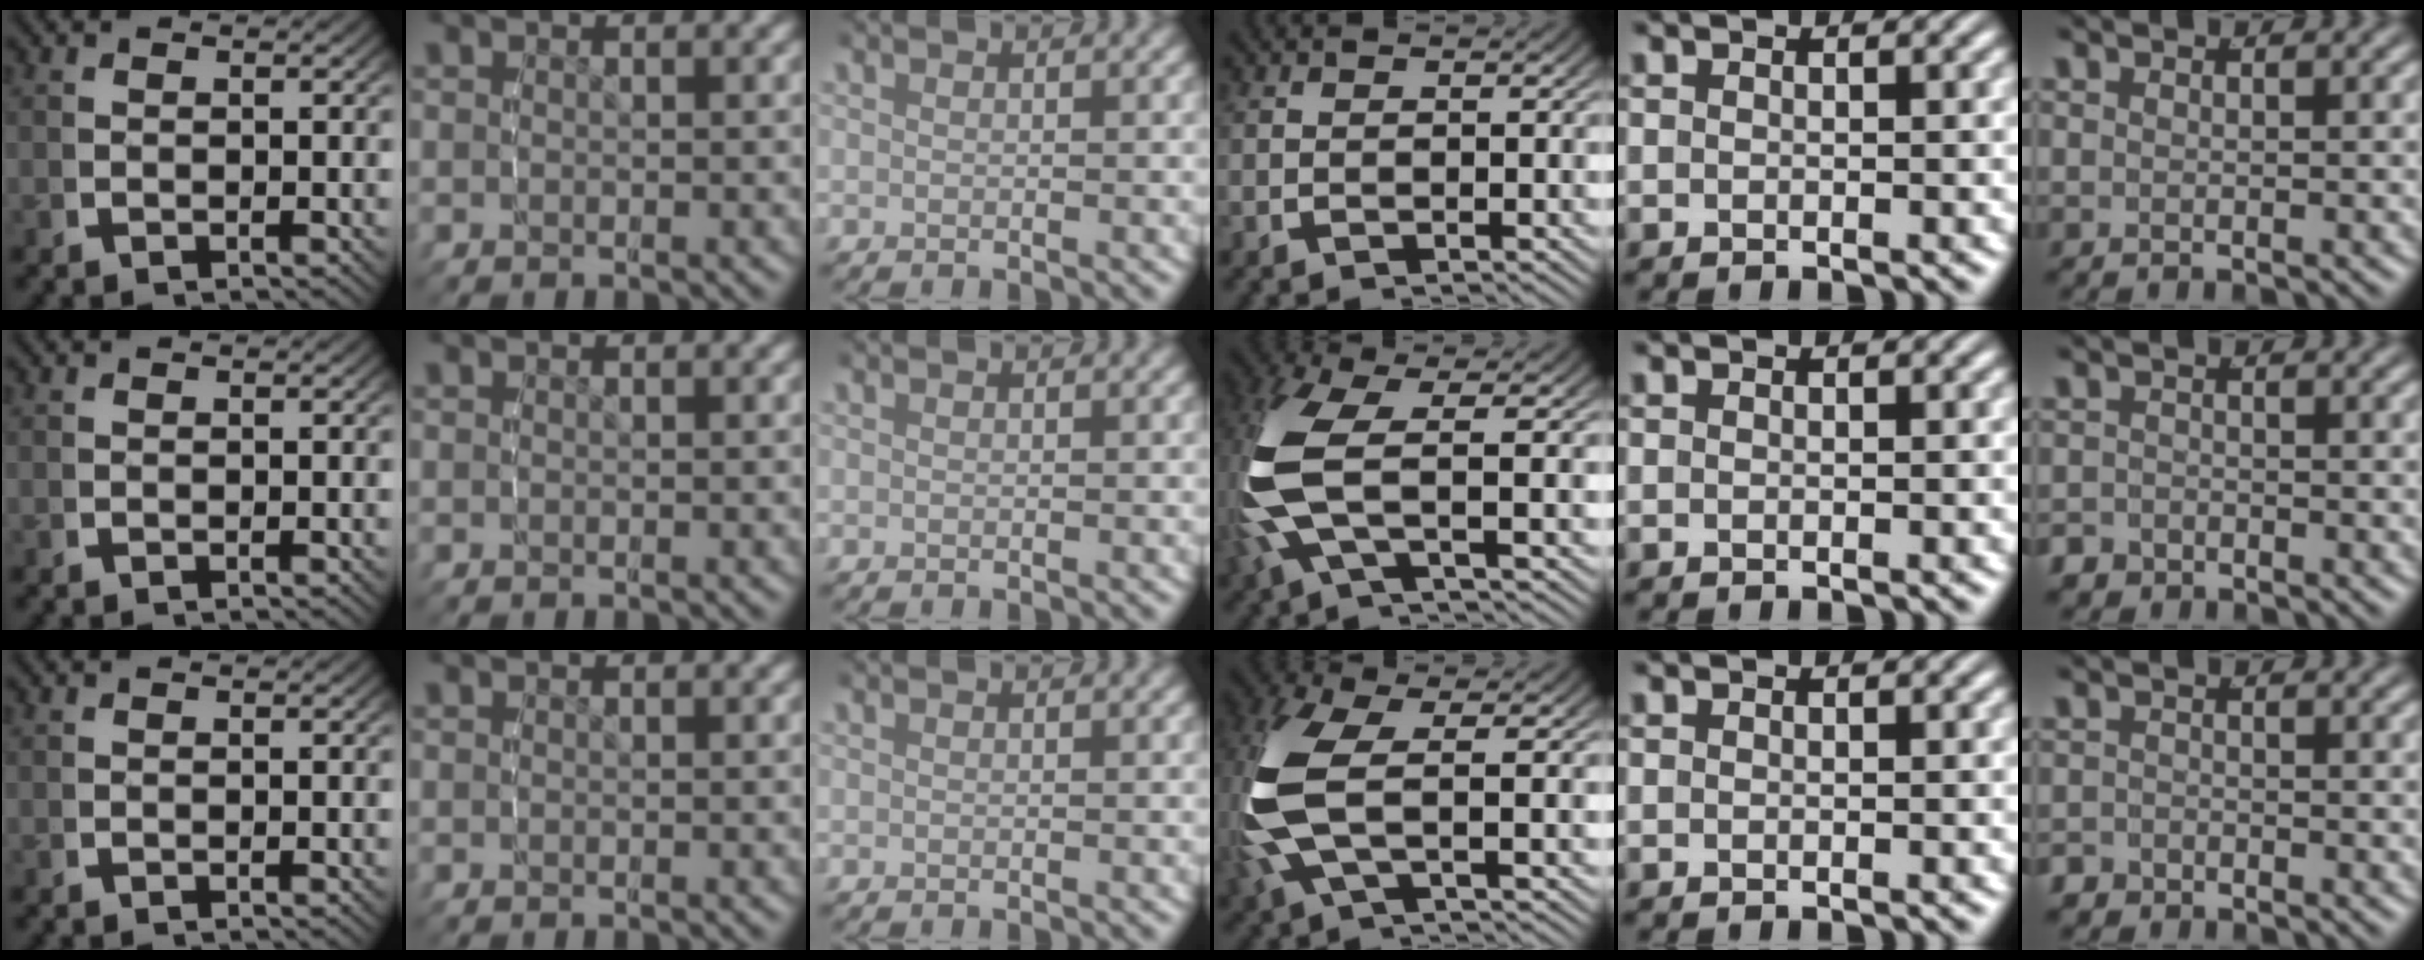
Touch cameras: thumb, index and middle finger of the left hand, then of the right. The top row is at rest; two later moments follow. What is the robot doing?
{"motion": "lift_and_place", "object": "glasses"}